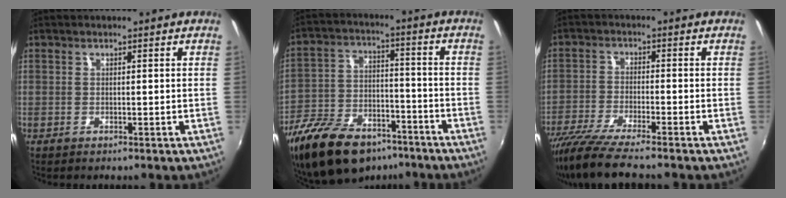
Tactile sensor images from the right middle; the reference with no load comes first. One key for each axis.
{"total": 21.3, "fx": -15.1, "fy": 10.4, "fz": 10.9, "tx": -0.235, "ty": -0.010, "tz": -0.246}
{"total": 10.9, "fx": -9.4, "fy": 0.4, "fz": 5.6, "tx": -0.124, "ty": -0.038, "tz": -0.170}